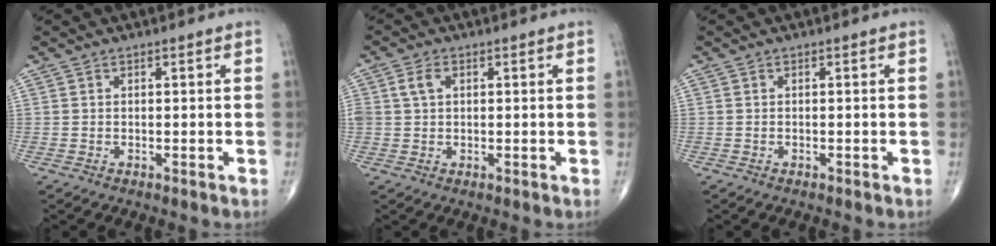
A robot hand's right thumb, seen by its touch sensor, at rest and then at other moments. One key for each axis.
{"total": 3.4, "fx": 0.9, "fy": 2.3, "fz": 2.3, "tx": -0.053, "ty": 0.010, "tz": 0.020}
{"total": 0.0}